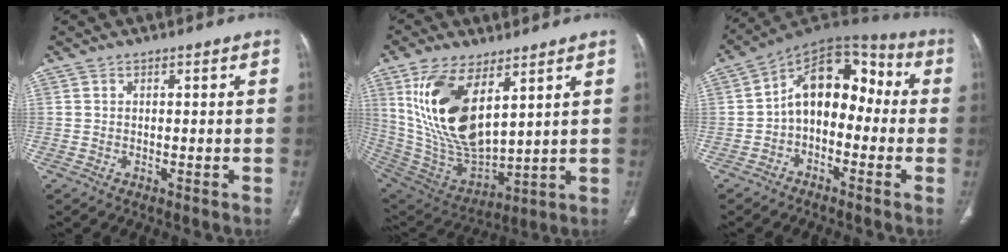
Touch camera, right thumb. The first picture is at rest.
{"total": 20.1, "force": [7.7, 9.5, 15.9], "torque": [-0.295, -0.033, 0.166]}
{"total": 13.4, "force": [-1.4, 8.9, 9.8], "torque": [-0.116, 0.059, -0.041]}